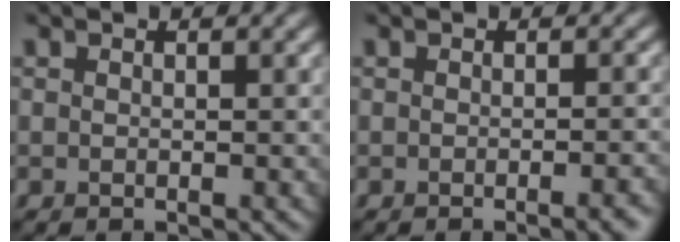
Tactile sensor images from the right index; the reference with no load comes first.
{"total": 2.0, "force": [-1.3, 0.5, 1.5], "torque": [-0.009, 0.005, -0.020]}